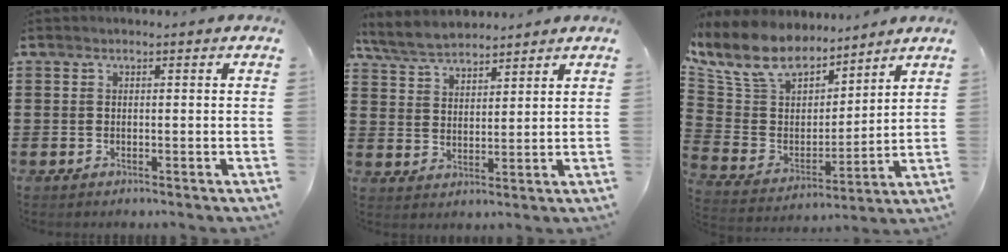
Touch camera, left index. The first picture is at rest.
{"total": 5.5, "force": [5.1, 1.3, 1.4], "torque": [-0.047, -0.008, 0.095]}
{"total": 10.7, "force": [9.0, 4.5, 3.6], "torque": [-0.125, -0.052, 0.165]}